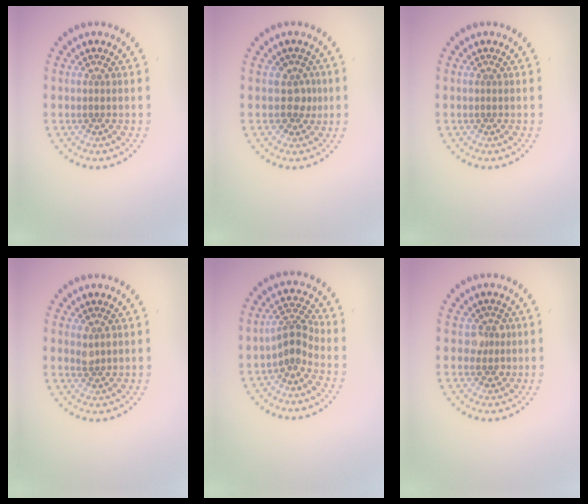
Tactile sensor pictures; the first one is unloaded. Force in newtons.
{"total": 1.8, "press": 1.4, "slide": 1.2}
{"total": 0.0}
{"total": 1.2, "press": 1.1, "slide": 0.4}
{"total": 2.4, "press": 1.8, "slide": 1.5}
{"total": 1.7, "press": 1.5, "slide": 0.9}